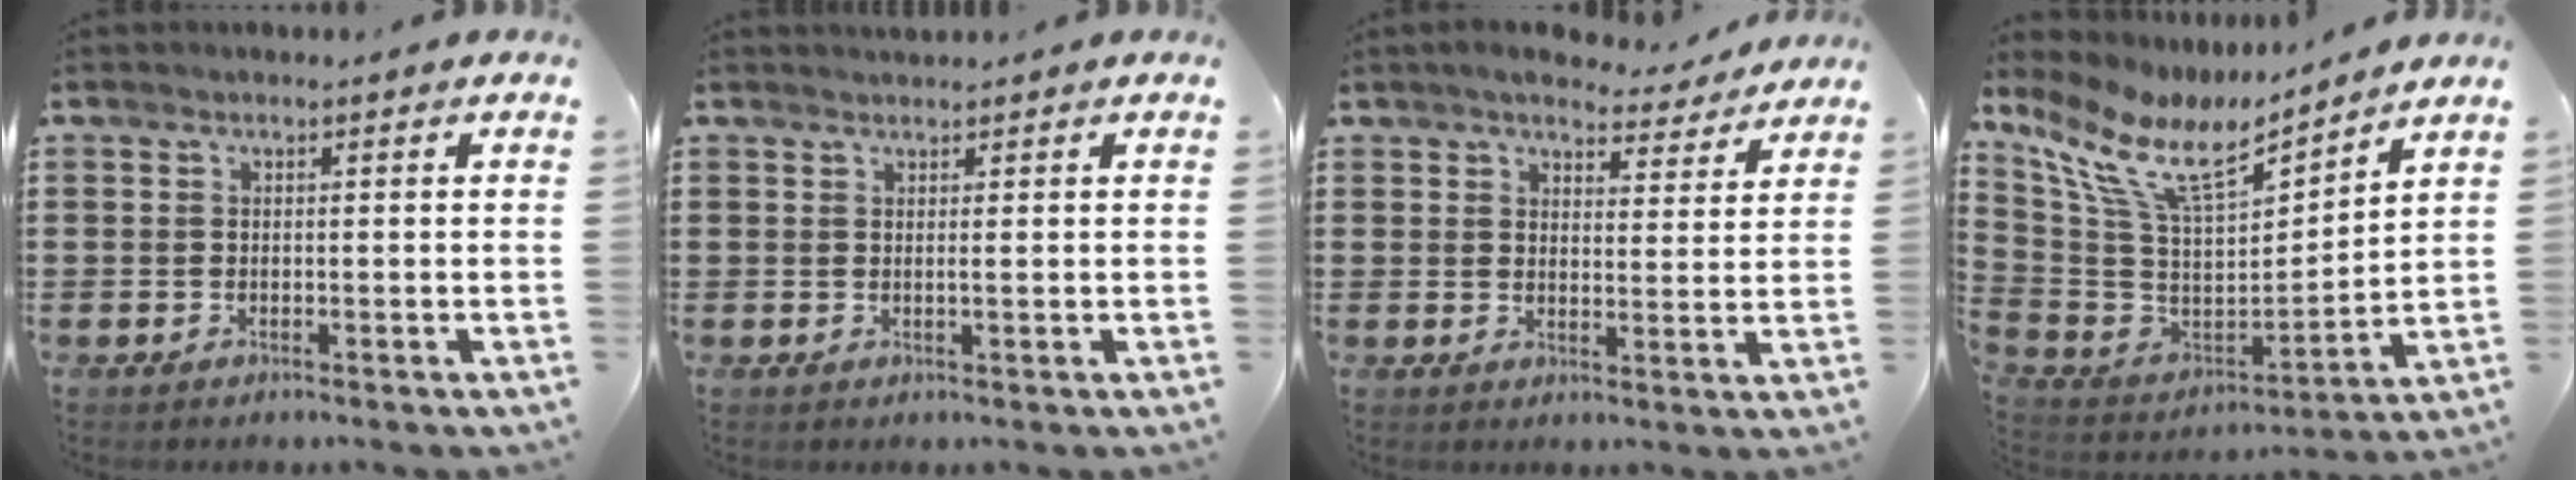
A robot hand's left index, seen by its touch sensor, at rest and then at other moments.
{"total": 1.0, "force": [0.6, -0.1, 0.8], "torque": [-0.016, -0.001, 0.011]}
{"total": 5.1, "force": [4.8, 0.8, 1.2], "torque": [-0.035, -0.022, 0.086]}
{"total": 11.6, "force": [7.7, 3.9, 7.7], "torque": [-0.179, -0.041, 0.135]}